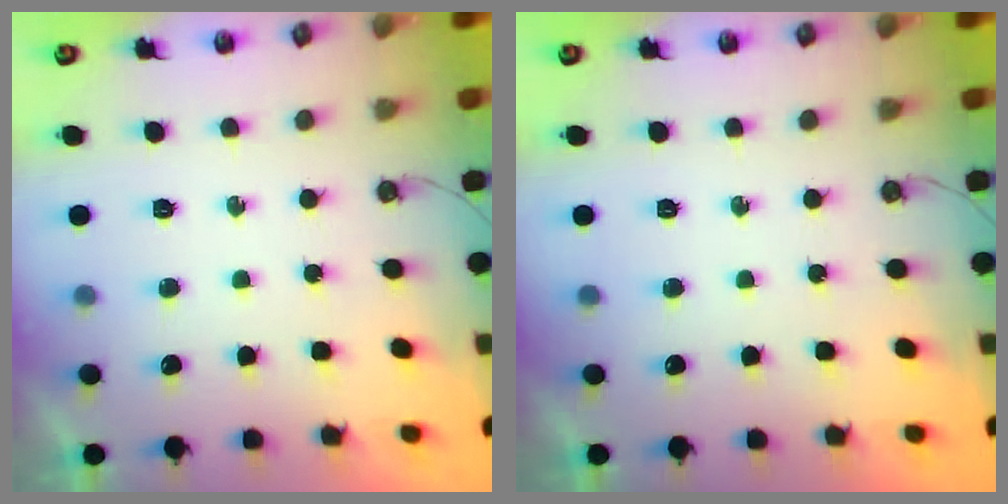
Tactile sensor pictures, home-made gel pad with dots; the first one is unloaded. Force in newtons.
{"total": 0.0}